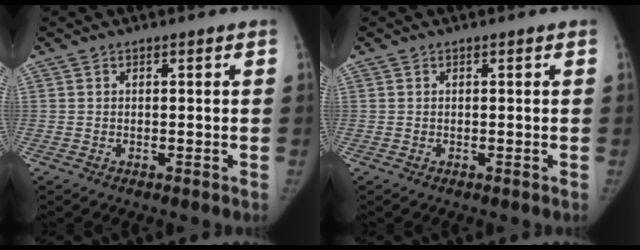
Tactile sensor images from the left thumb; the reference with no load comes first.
{"total": 0.0}